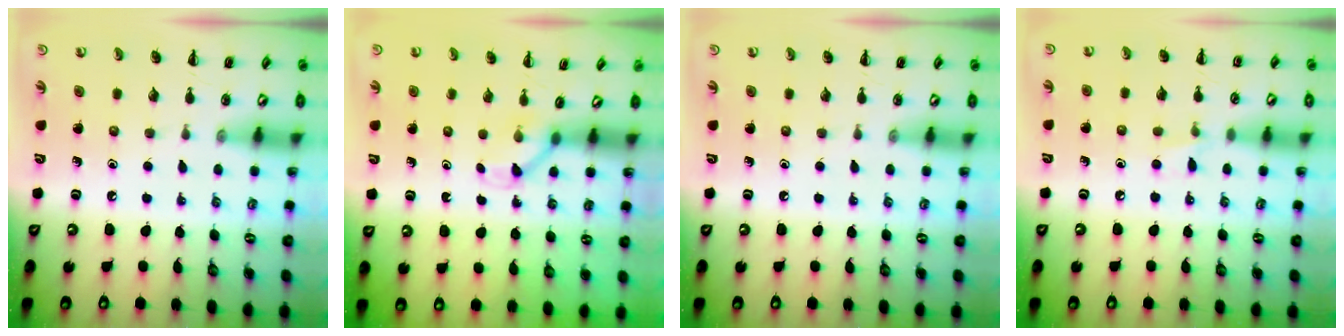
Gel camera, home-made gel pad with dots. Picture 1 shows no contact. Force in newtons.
{"total": 2.8, "press": 2.7, "slide": 0.9}
{"total": 0.0}
{"total": 4.0, "press": 3.8, "slide": 1.2}